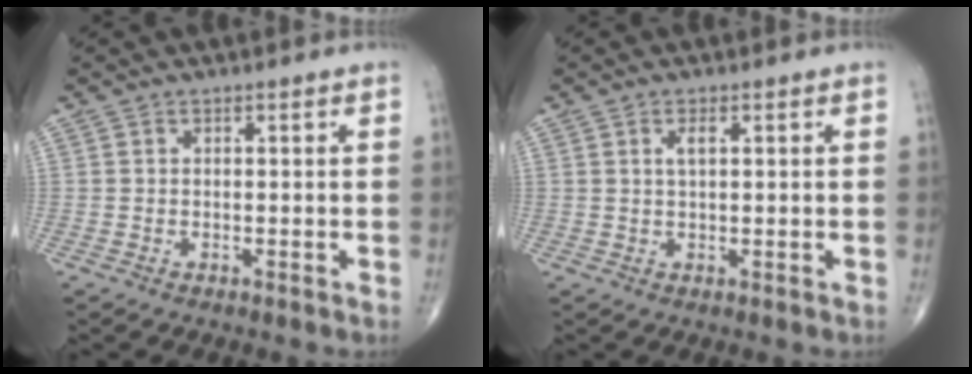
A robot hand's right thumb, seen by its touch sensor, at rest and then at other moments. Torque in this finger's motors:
{"motor_torque": [0.21, 0.54, 0.16, -0.22, 0.02]}